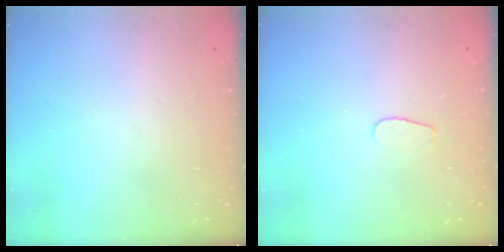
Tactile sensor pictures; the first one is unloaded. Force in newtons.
{"total": 3.1, "press": 3.1, "slide": 0.3}